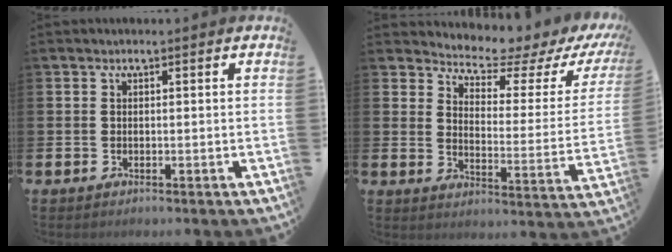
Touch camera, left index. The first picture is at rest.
{"total": 5.4, "force": [5.2, 0.8, 1.2], "torque": [-0.037, -0.052, 0.080]}